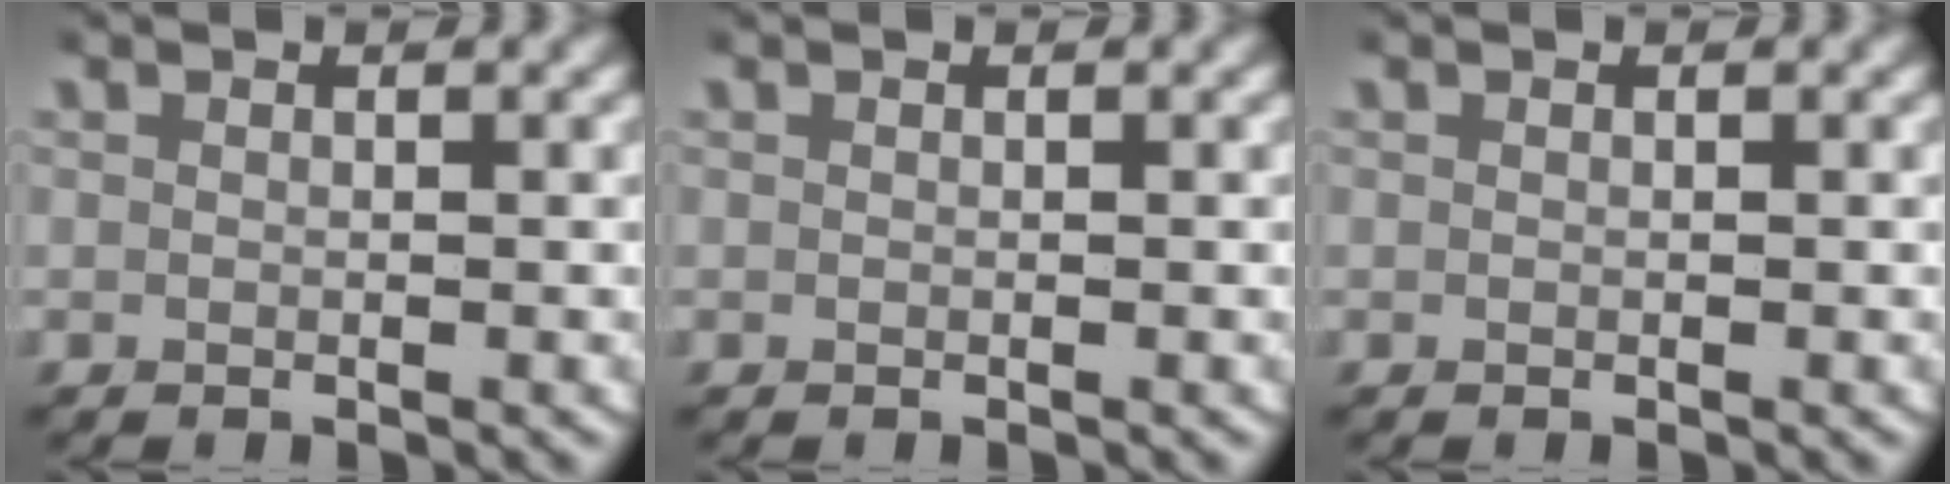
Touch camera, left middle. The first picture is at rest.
{"total": 0.0}
{"total": 0.0}